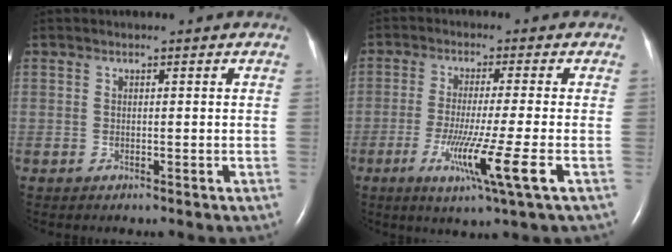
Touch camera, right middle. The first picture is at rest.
{"total": 9.3, "force": [-3.4, -1.5, 8.6], "torque": [-0.159, -0.035, -0.060]}